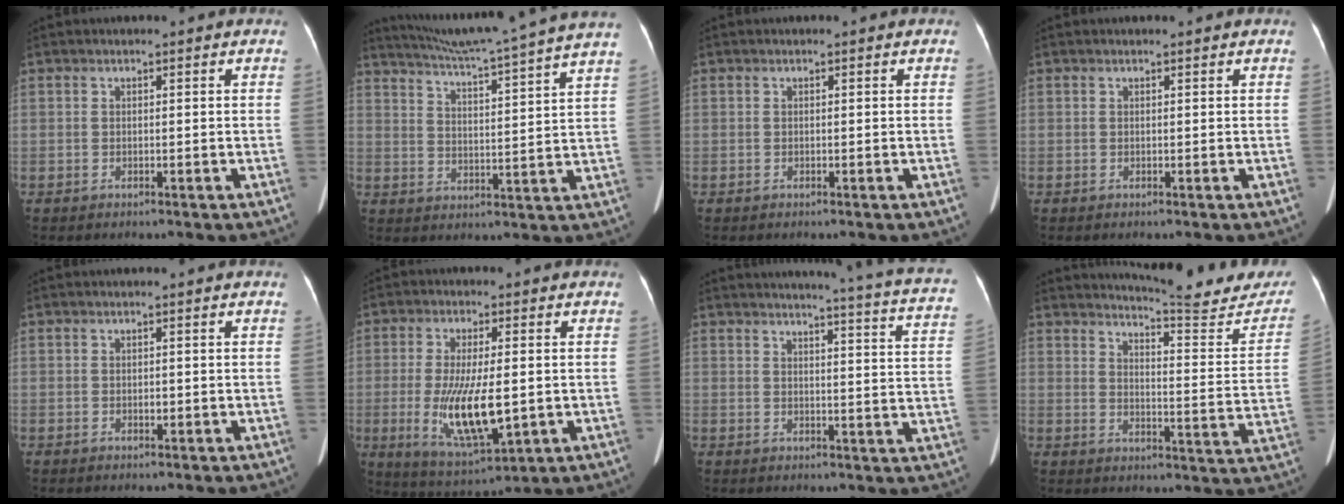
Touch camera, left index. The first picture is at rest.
{"total": 19.8, "force": [17.5, -2.4, 8.9], "torque": [-0.157, -0.035, 0.237]}
{"total": 0.0}
{"total": 0.6, "force": [0.5, 0.0, 0.2], "torque": [-0.006, 0.004, 0.009]}
{"total": 0.6, "force": [0.0, 0.3, 0.4], "torque": [-0.007, 0.000, 0.001]}
{"total": 11.2, "force": [-1.4, 3.1, 10.7], "torque": [-0.207, -0.026, -0.013]}
{"total": 18.5, "force": [16.5, -0.4, 8.4], "torque": [-0.109, -0.066, 0.173]}
{"total": 16.9, "force": [16.2, 1.4, 4.7], "torque": [-0.058, -0.076, 0.188]}